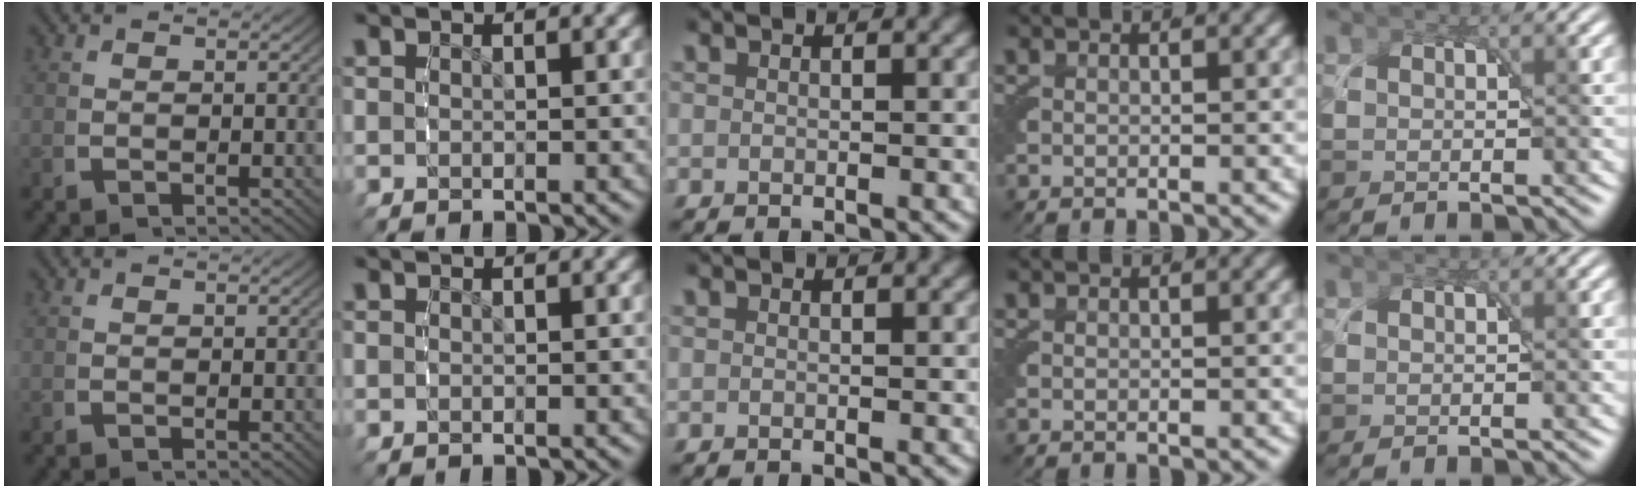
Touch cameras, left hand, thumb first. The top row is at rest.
{}